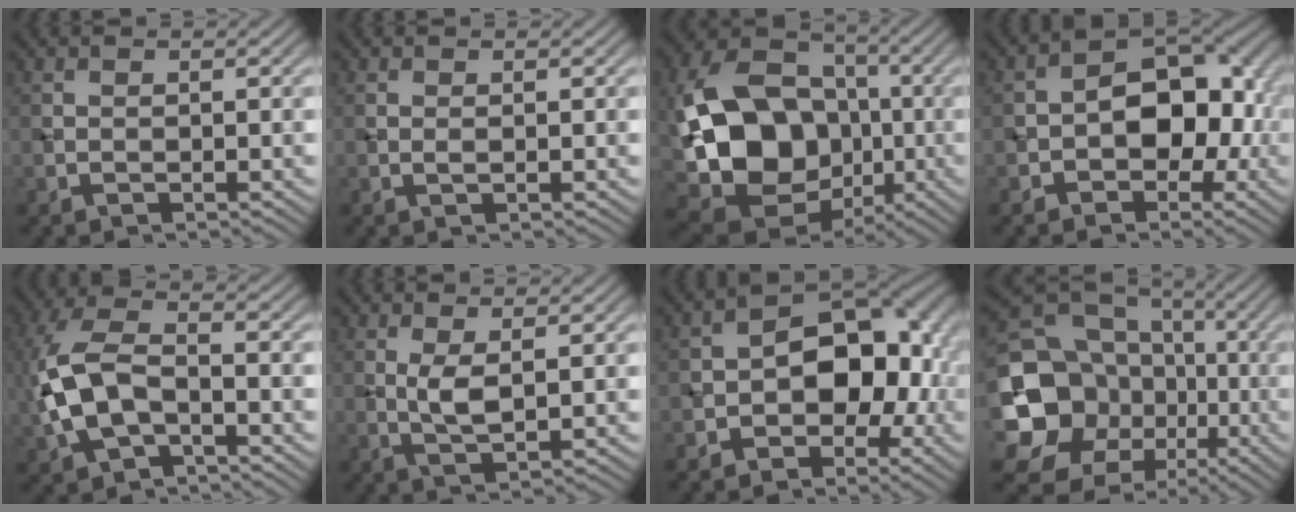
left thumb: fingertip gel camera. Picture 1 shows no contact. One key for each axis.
{"total": 0.6, "fx": 0.1, "fy": 0.1, "fz": 0.5, "tx": -0.013, "ty": -0.001, "tz": 0.001}
{"total": 17.3, "fx": -2.4, "fy": 13.2, "fz": 11.0, "tx": -0.237, "ty": -0.018, "tz": -0.042}
{"total": 9.2, "fx": -1.3, "fy": 6.2, "fz": 6.6, "tx": -0.074, "ty": 0.009, "tz": -0.031}
{"total": 10.1, "fx": -1.6, "fy": 5.6, "fz": 8.3, "tx": -0.216, "ty": 0.010, "tz": -0.041}
{"total": 3.2, "fx": 0.8, "fy": 1.0, "fz": 3.0, "tx": -0.067, "ty": -0.005, "tz": 0.018}
{"total": 10.3, "fx": -1.5, "fy": 7.1, "fz": 7.4, "tx": -0.072, "ty": 0.011, "tz": -0.036}
{"total": 20.1, "fx": -2.6, "fy": 17.7, "fz": 9.1, "tx": -0.222, "ty": -0.021, "tz": -0.062}